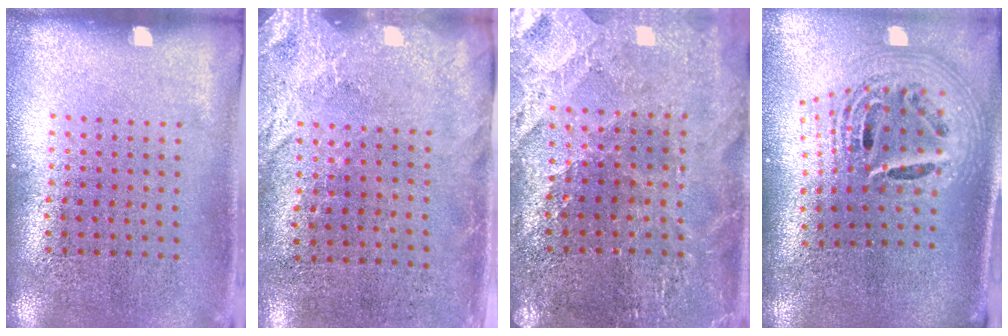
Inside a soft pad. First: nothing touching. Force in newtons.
{"total": 2.6, "press": 2.1, "slide": 1.5}
{"total": 2.4, "press": 2.3, "slide": 0.2}
{"total": 2.8, "press": 1.9, "slide": 2.0}